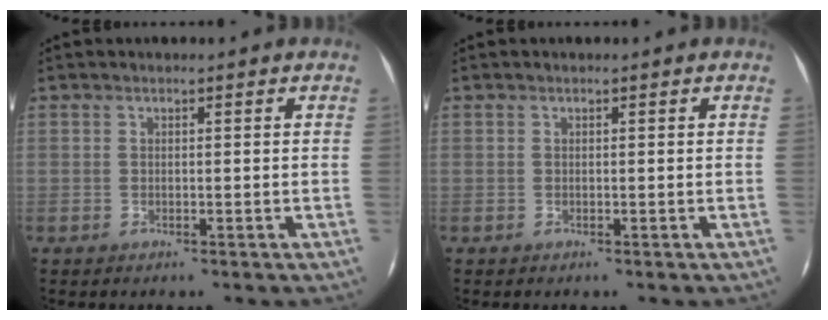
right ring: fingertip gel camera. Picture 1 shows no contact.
{"total": 0.0}